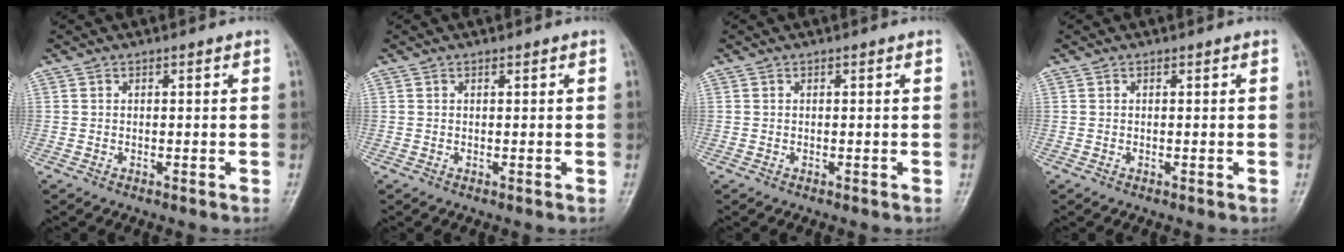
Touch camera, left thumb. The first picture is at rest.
{"total": 0.0}
{"total": 0.0}
{"total": 0.0}